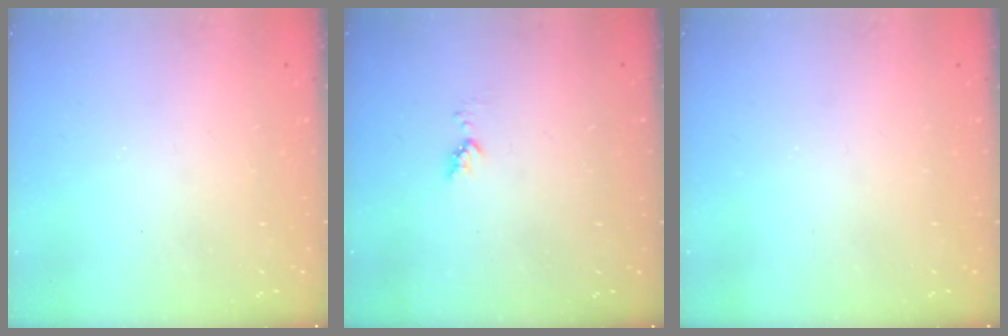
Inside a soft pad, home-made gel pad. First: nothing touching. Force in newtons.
{"total": 3.3, "press": 3.3, "slide": 0.4}
{"total": 0.0}